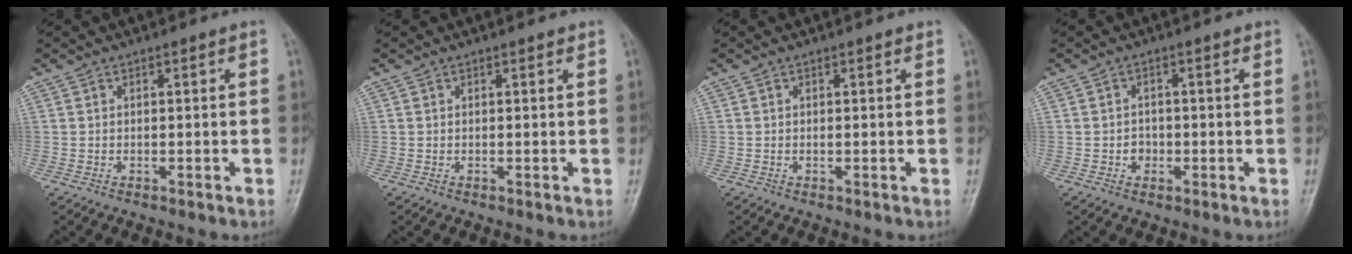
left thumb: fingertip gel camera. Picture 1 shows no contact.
{"total": 0.6, "force": [0.4, 0.2, 0.3], "torque": [-0.007, -0.002, 0.003]}
{"total": 0.5, "force": [0.3, 0.2, 0.4], "torque": [-0.008, 0.000, 0.002]}
{"total": 2.1, "force": [-0.5, 1.9, 0.8], "torque": [0.000, 0.006, -0.009]}